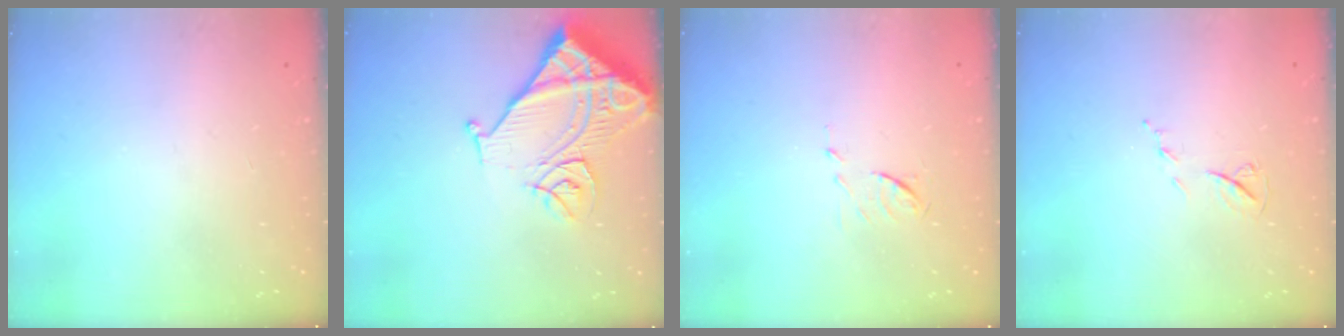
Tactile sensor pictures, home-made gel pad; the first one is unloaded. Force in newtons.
{"total": 15.0, "press": 14.9, "slide": 1.9}
{"total": 5.8, "press": 5.8, "slide": 0.8}
{"total": 6.2, "press": 6.2, "slide": 0.7}